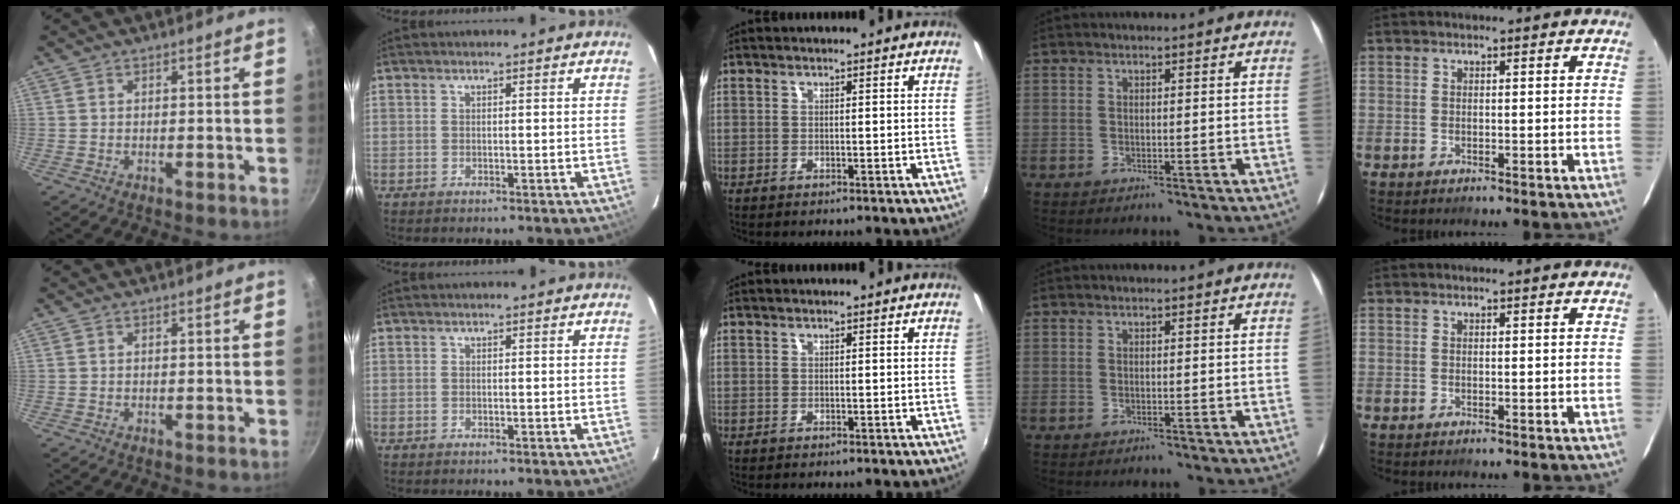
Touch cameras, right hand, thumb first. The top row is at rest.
{}